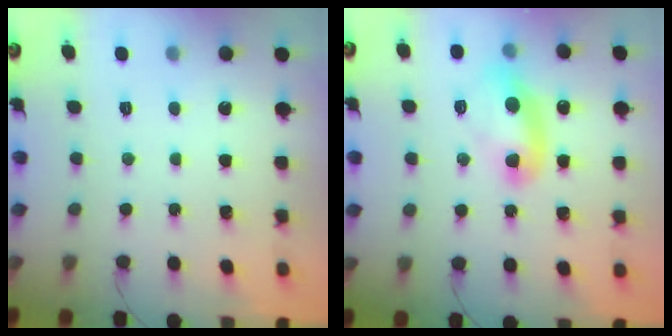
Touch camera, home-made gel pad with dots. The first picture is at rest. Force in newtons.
{"total": 10.9, "press": 10.0, "slide": 4.3}